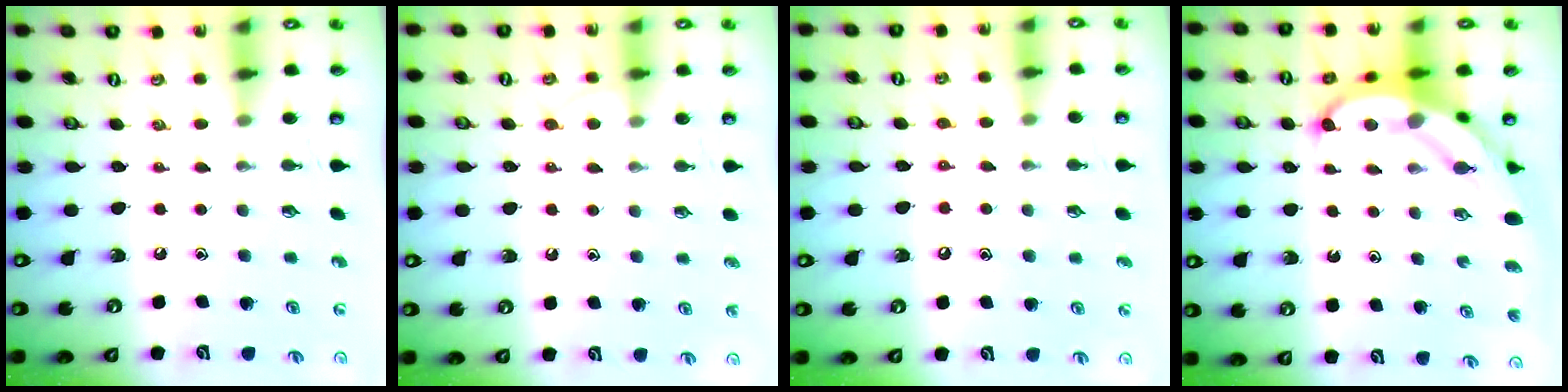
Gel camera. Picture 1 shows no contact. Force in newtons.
{"total": 5.5, "press": 5.5, "slide": 0.7}
{"total": 5.6, "press": 5.6, "slide": 0.7}
{"total": 10.0, "press": 10.0, "slide": 1.3}